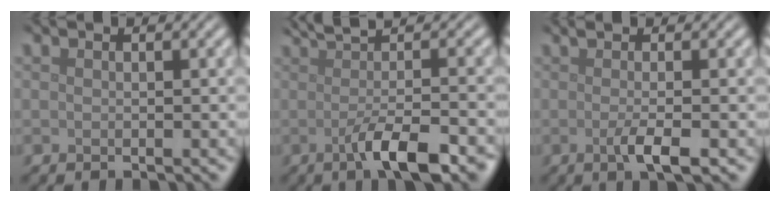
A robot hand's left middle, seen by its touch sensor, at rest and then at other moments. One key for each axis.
{"total": 7.8, "fx": -1.3, "fy": 2.2, "fz": 7.3, "tx": -0.091, "ty": -0.001, "tz": -0.023}
{"total": 3.3, "fx": -0.3, "fy": 0.8, "fz": 3.1, "tx": -0.046, "ty": -0.003, "tz": -0.009}